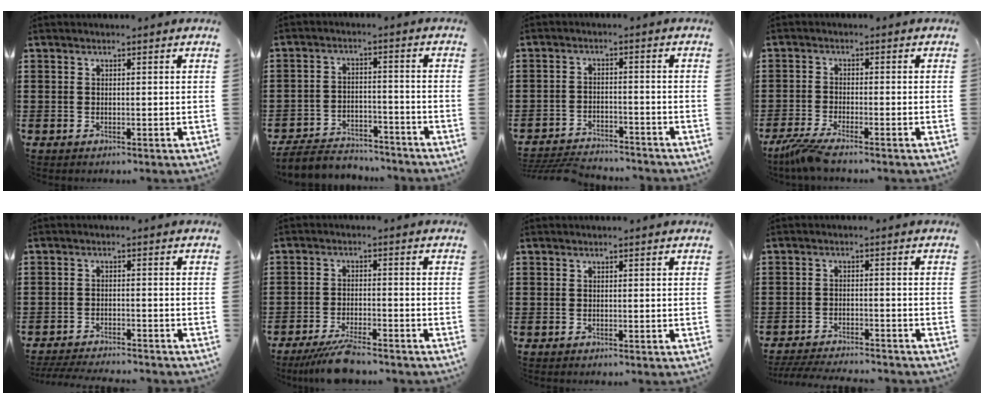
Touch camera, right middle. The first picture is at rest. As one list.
[{"total": 4.2, "force": [-4.0, 1.2, 0.6], "torque": [-0.020, 0.007, -0.086]}, {"total": 4.6, "force": [-4.5, 0.5, 0.8], "torque": [-0.027, 0.001, -0.096]}, {"total": 3.8, "force": [-3.1, -0.2, 2.2], "torque": [-0.065, -0.021, -0.065]}, {"total": 3.3, "force": [-3.2, 0.1, 0.6], "torque": [-0.018, -0.002, -0.069]}, {"total": 5.5, "force": [-4.9, 0.5, 2.5], "torque": [-0.051, -0.006, -0.093]}, {"total": 0.0}, {"total": 3.8, "force": [-3.7, 0.1, 0.7], "torque": [-0.019, -0.002, -0.078]}]